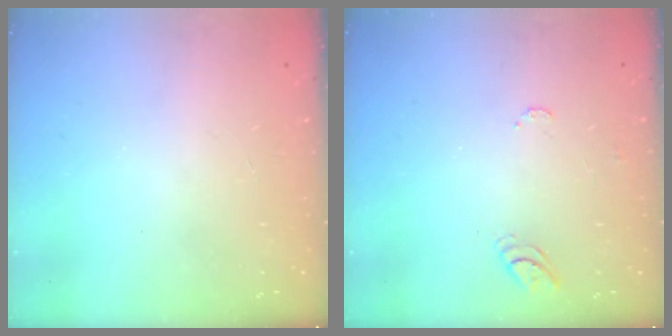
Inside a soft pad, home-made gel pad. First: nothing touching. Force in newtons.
{"total": 6.3, "press": 6.3, "slide": 0.6}